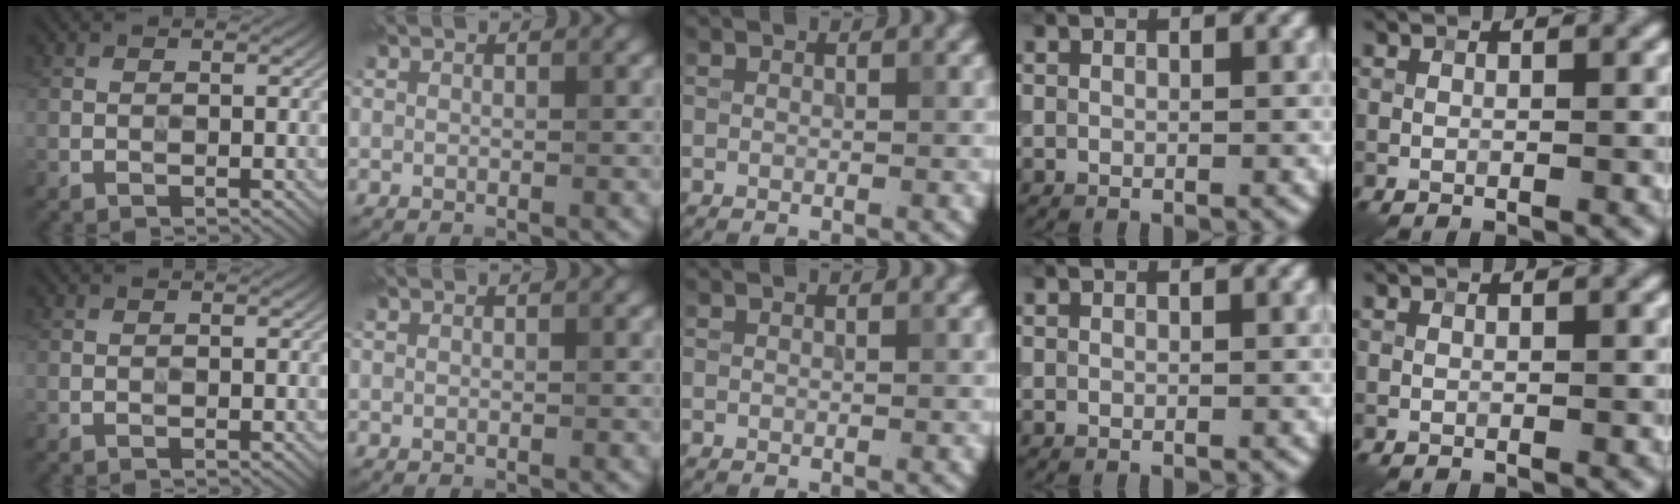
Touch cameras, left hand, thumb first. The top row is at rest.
{}